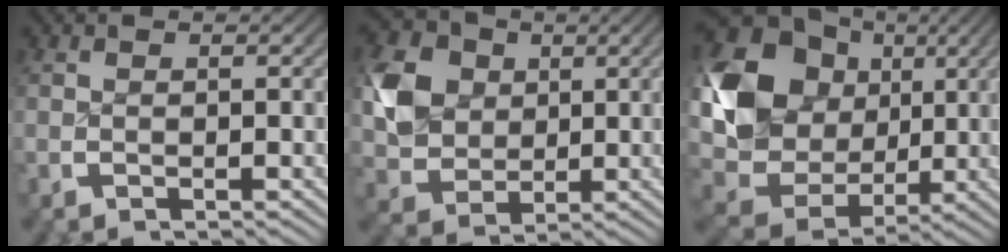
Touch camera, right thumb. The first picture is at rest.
{"total": 10.2, "force": [0.8, 8.1, 6.2], "torque": [-0.151, -0.031, 0.017]}
{"total": 14.4, "force": [0.2, 10.7, 9.7], "torque": [-0.231, -0.045, 0.026]}